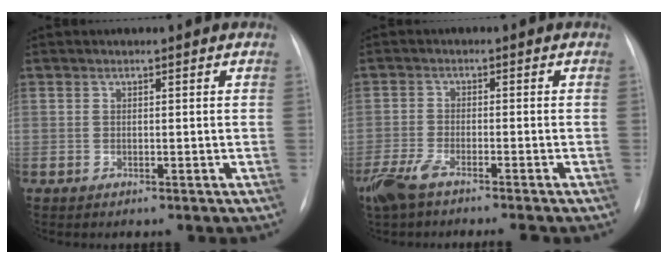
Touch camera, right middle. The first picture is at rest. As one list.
[{"total": 8.1, "force": [-6.5, 1.1, 4.8], "torque": [-0.088, -0.016, -0.112]}]